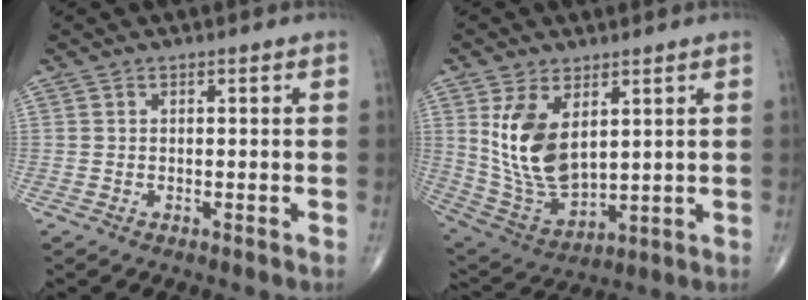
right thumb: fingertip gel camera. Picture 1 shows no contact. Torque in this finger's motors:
{"motor_torque": [-1.32, 1.74, 1.23, 0.47, 0.12]}